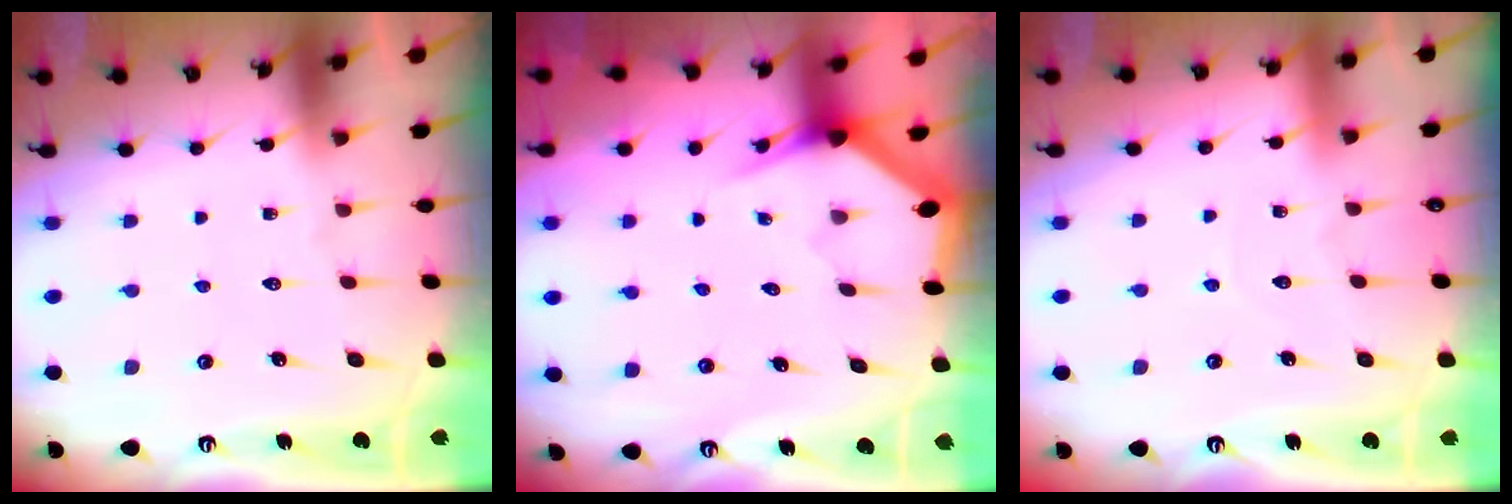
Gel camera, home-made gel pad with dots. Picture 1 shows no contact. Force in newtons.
{"total": 3.0, "press": 3.0, "slide": 0.0}
{"total": 2.9, "press": 2.9, "slide": 0.3}